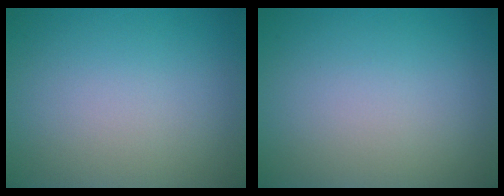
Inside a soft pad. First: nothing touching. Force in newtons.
{"total": 0.0}